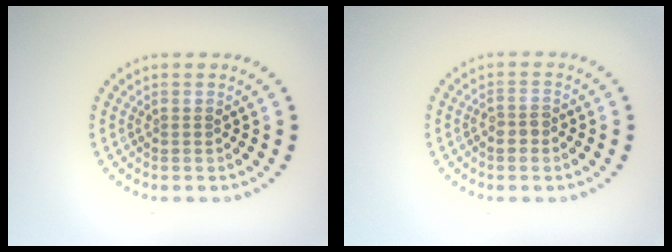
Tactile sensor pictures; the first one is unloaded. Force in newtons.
{"total": 1.6, "press": 1.4, "slide": 0.8}